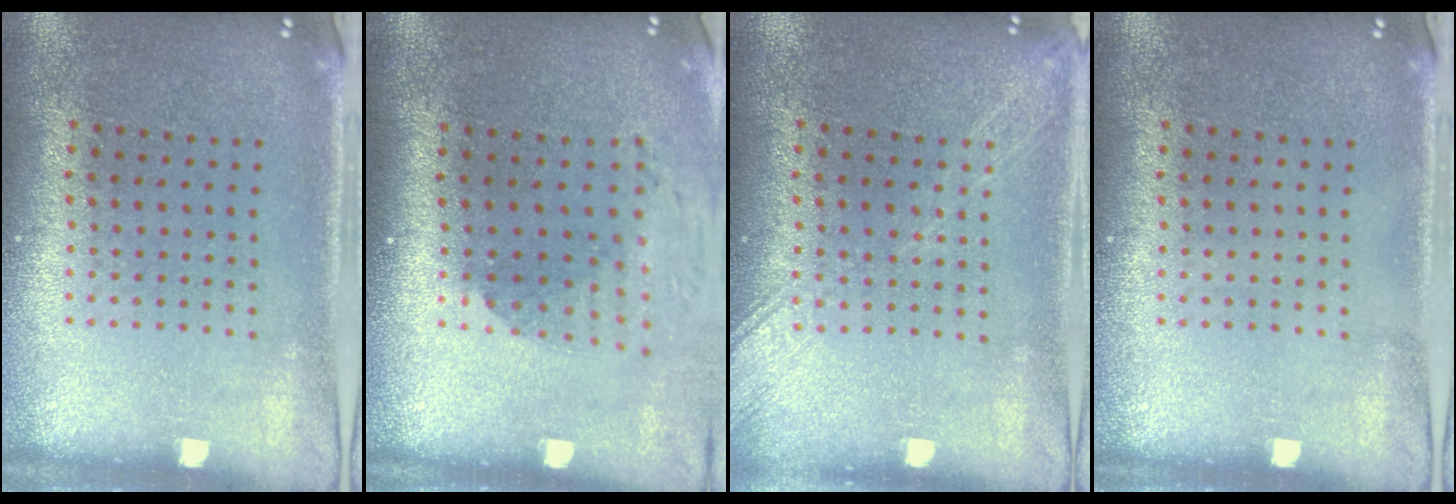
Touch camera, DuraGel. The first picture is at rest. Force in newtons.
{"total": 1.8, "press": 1.4, "slide": 1.1}
{"total": 3.0, "press": 3.0, "slide": 0.5}
{"total": 0.0}